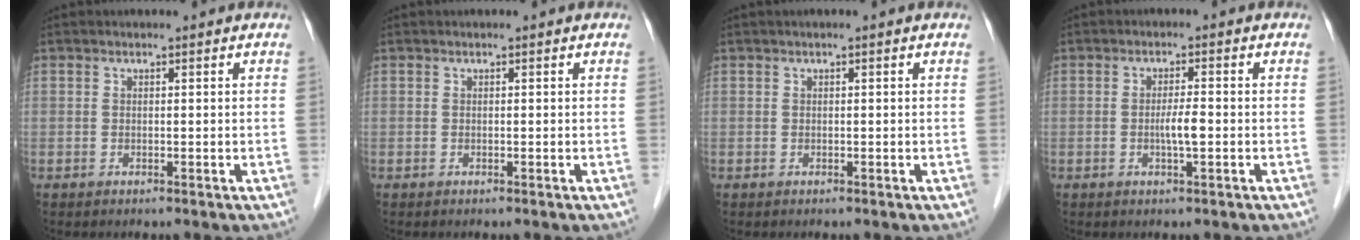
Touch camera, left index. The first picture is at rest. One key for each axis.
{"total": 0.0}
{"total": 0.0}
{"total": 2.8, "fx": -0.7, "fy": 0.2, "fz": 2.7, "tx": -0.050, "ty": -0.002, "tz": -0.013}